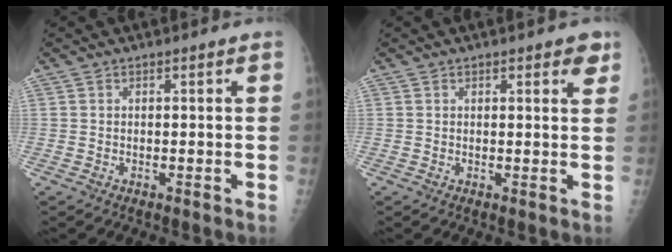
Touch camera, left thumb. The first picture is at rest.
{"total": 3.0, "force": [1.8, 1.2, 2.0], "torque": [-0.007, -0.006, 0.018]}